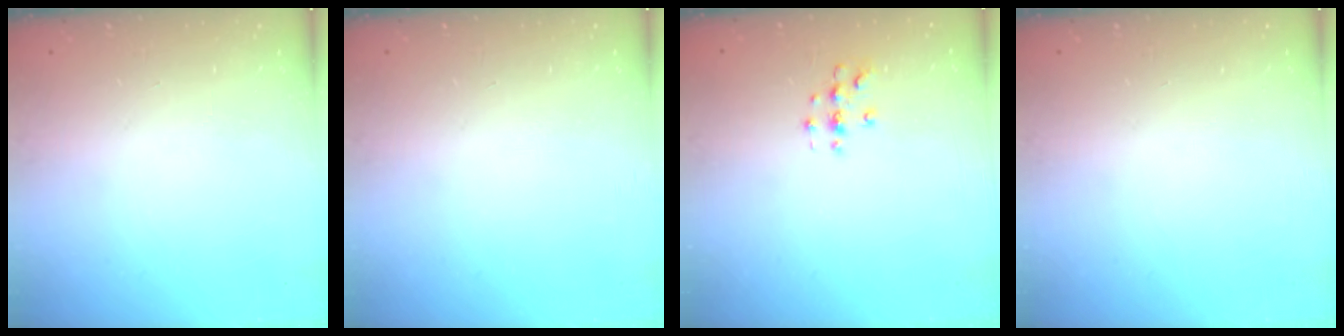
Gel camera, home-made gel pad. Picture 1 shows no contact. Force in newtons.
{"total": 0.0}
{"total": 3.0, "press": 3.0, "slide": 0.3}
{"total": 0.0}